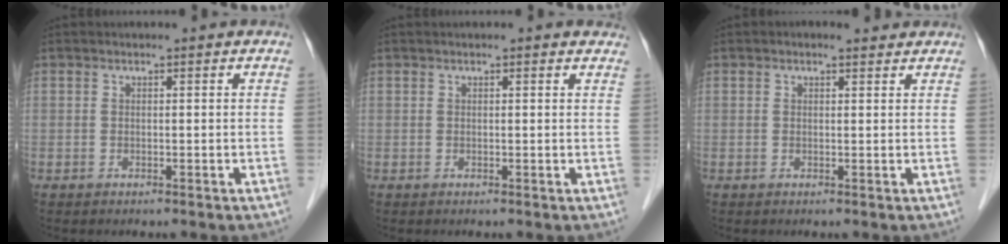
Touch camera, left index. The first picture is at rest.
{"total": 2.7, "force": [2.3, 0.5, 1.2], "torque": [-0.014, 0.016, 0.020]}
{"total": 1.8, "force": [1.3, 0.8, 0.9], "torque": [-0.020, 0.012, 0.016]}